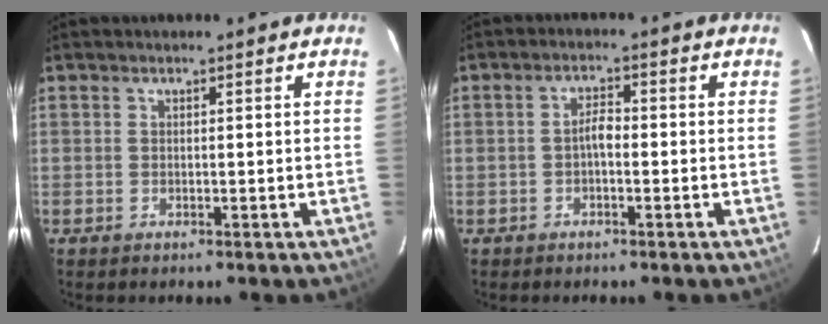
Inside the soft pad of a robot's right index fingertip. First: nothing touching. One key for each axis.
{"total": 2.3, "fx": -0.9, "fy": 0.9, "fz": 1.9, "tx": -0.037, "ty": 0.010, "tz": -0.018}